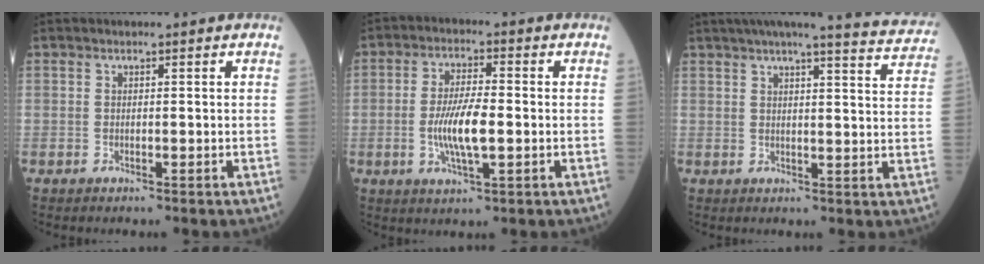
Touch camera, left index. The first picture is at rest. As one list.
[{"total": 7.6, "force": [-1.2, 1.5, 7.3], "torque": [-0.151, -0.005, -0.025]}, {"total": 16.4, "force": [15.0, 0.6, 6.6], "torque": [-0.087, -0.027, 0.171]}]